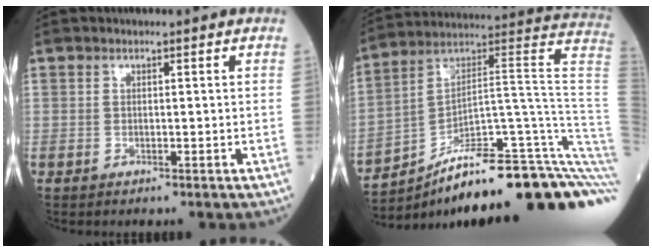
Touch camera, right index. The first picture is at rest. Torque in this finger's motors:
{"motor_torque": [-0.10, -2.04, 0.11, -0.15]}